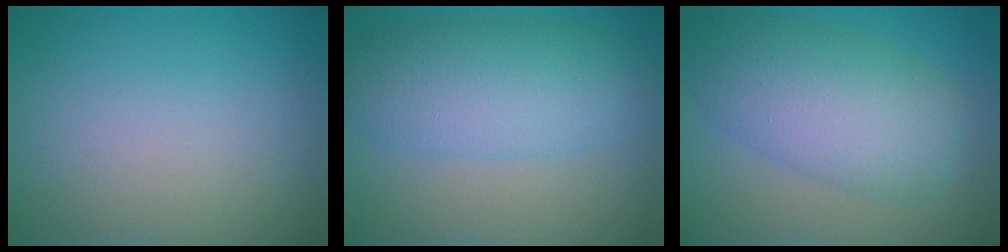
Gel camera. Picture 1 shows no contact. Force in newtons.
{"total": 6.3, "press": 6.3, "slide": 0.0}
{"total": 7.4, "press": 7.4, "slide": 0.2}